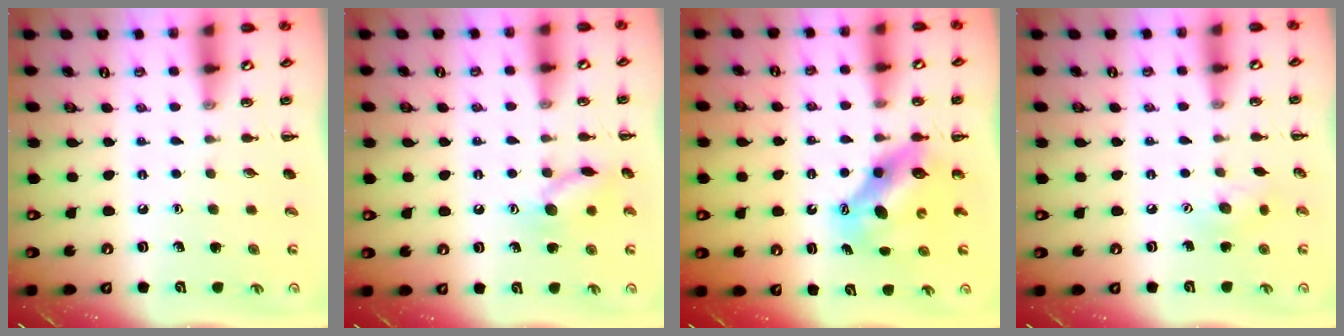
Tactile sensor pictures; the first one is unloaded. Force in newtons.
{"total": 10.5, "press": 10.5, "slide": 0.6}
{"total": 7.4, "press": 7.1, "slide": 2.0}
{"total": 7.0, "press": 7.0, "slide": 0.9}